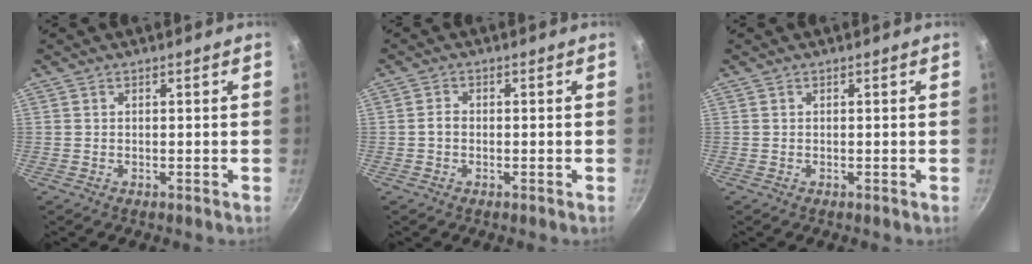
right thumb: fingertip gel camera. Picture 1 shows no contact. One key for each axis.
{"total": 1.6, "fx": -0.4, "fy": 1.2, "fz": 1.0, "tx": -0.016, "ty": 0.011, "tz": -0.007}
{"total": 0.0}